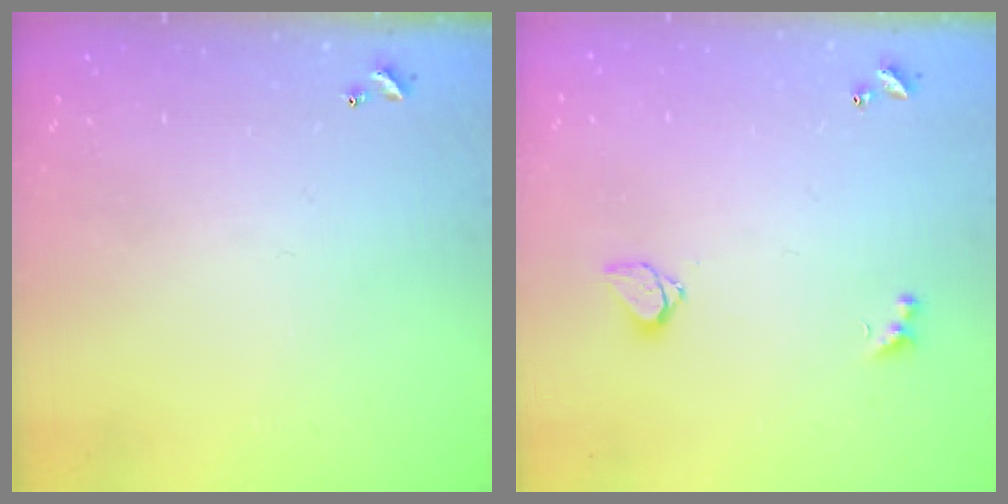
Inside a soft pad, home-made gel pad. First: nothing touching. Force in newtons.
{"total": 3.0, "press": 2.9, "slide": 0.8}